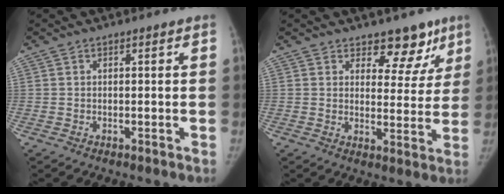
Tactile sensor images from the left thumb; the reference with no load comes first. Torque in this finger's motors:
{"motor_torque": [-0.03, 0.11, 0.41, -0.12, 0.00]}